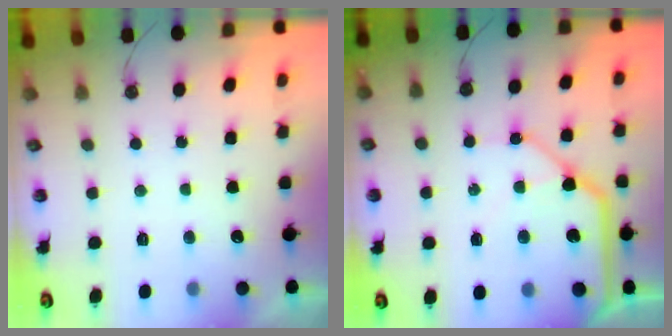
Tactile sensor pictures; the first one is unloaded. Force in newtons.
{"total": 13.2, "press": 13.0, "slide": 1.8}